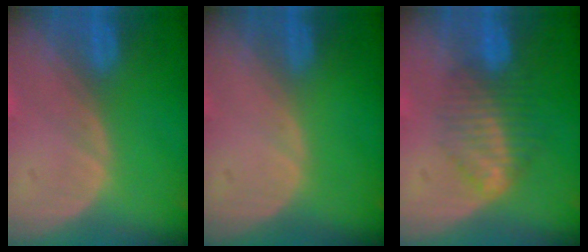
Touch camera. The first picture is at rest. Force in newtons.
{"total": 0.0}
{"total": 6.8, "press": 5.8, "slide": 3.5}